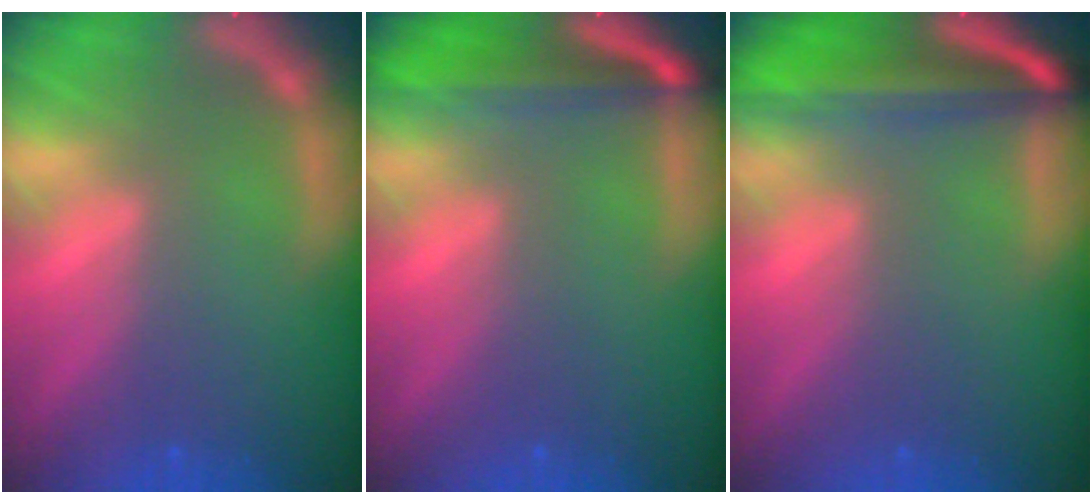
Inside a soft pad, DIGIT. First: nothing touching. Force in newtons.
{"total": 6.0}
{"total": 9.0}